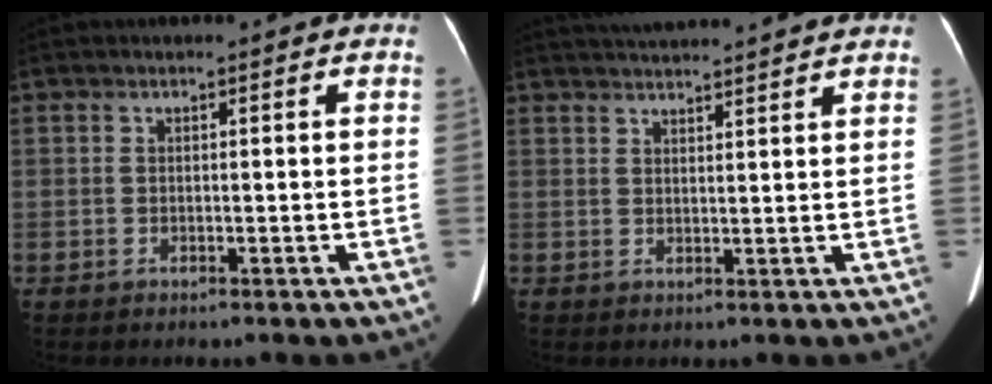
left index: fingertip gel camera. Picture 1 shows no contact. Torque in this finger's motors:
{"motor_torque": [0.85, -1.28, 0.05, 0.01]}